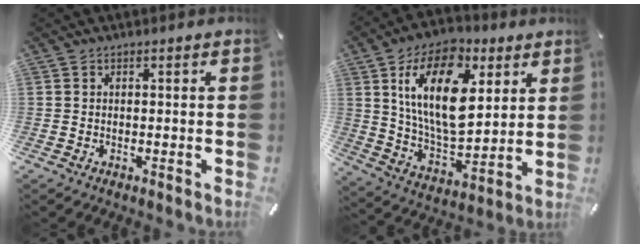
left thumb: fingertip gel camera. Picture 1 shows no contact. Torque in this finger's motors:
{"motor_torque": [2.52, 2.49, 2.49, -0.28, 0.52]}